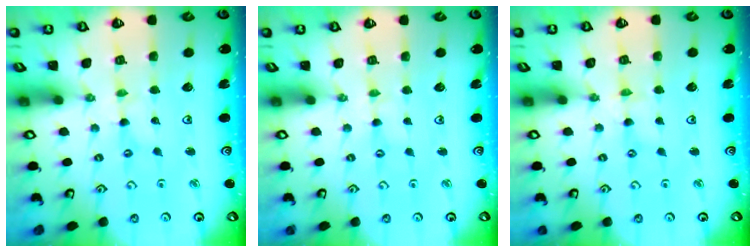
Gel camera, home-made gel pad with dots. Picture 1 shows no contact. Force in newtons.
{"total": 0.8, "press": 0.8, "slide": 0.2}
{"total": 0.0}